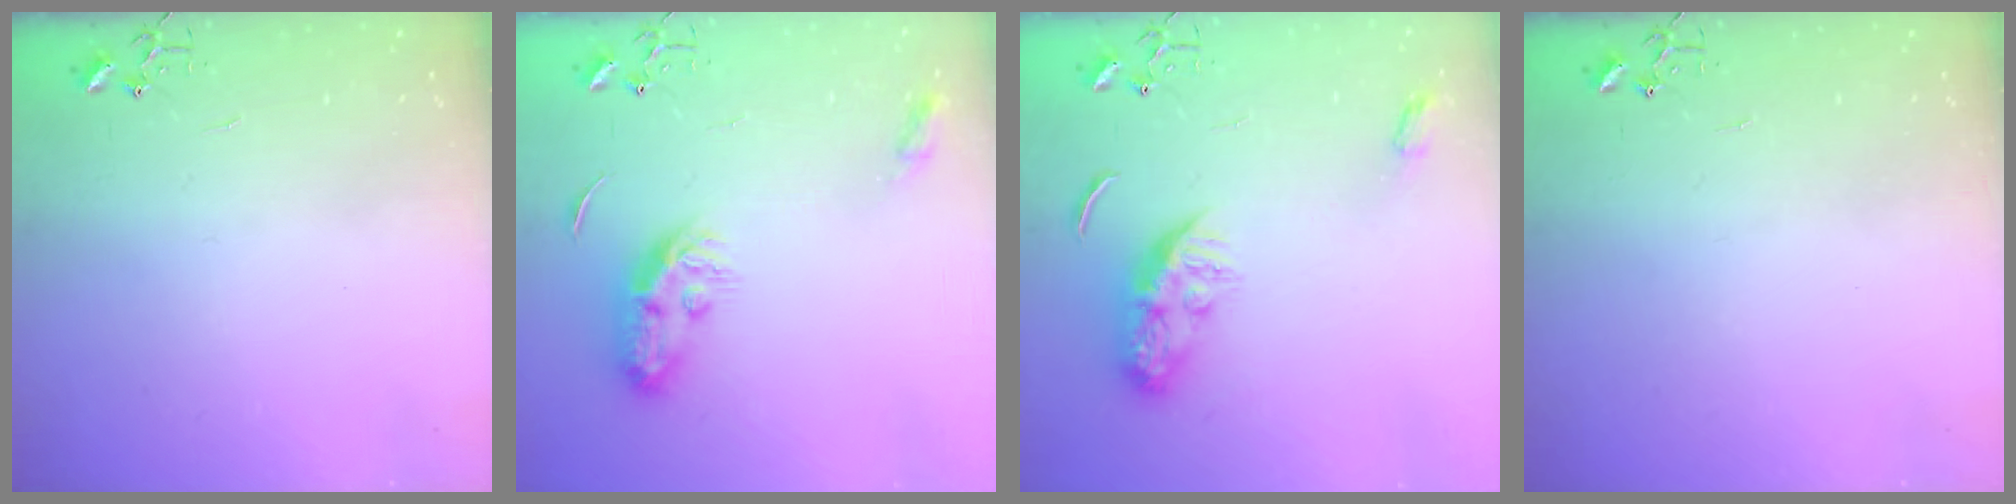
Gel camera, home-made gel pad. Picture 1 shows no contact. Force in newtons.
{"total": 10.4, "press": 10.4, "slide": 0.1}
{"total": 9.5, "press": 9.5, "slide": 0.2}
{"total": 0.0}